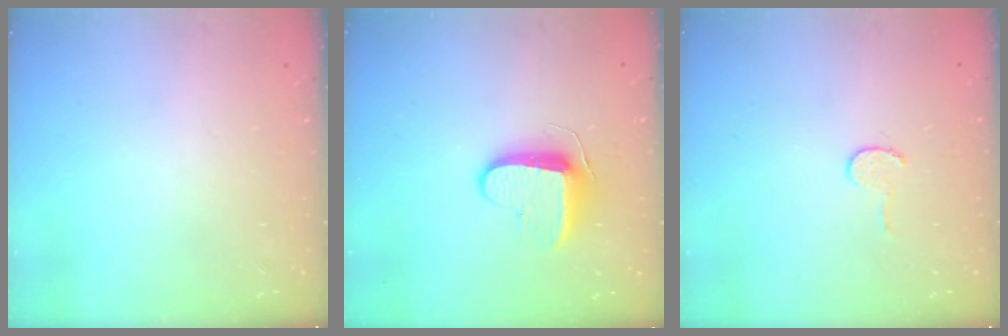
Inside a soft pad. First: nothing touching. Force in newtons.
{"total": 10.4, "press": 10.3, "slide": 0.9}
{"total": 3.7, "press": 3.7, "slide": 0.4}